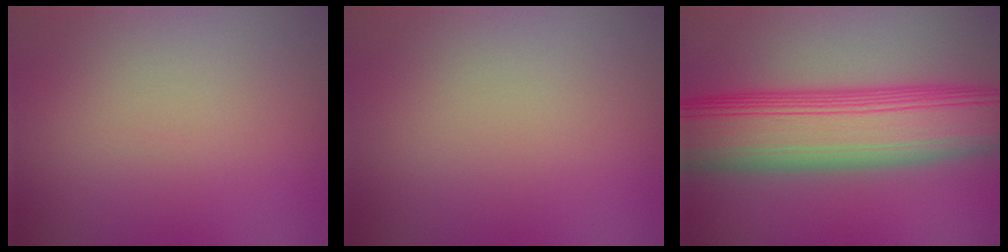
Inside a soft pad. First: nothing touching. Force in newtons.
{"total": 0.0}
{"total": 12.7, "press": 12.7, "slide": 0.1}